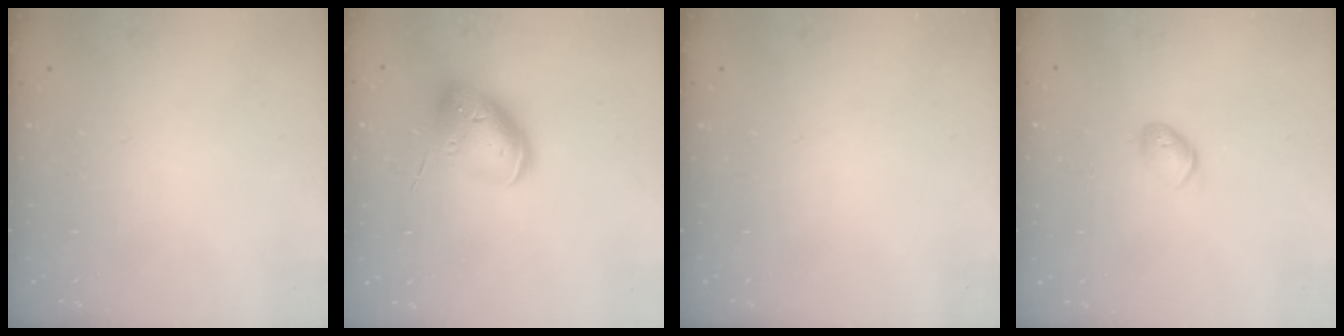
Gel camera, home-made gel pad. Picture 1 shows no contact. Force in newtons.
{"total": 13.2, "press": 13.1, "slide": 1.9}
{"total": 0.0}
{"total": 6.3, "press": 6.2, "slide": 1.2}